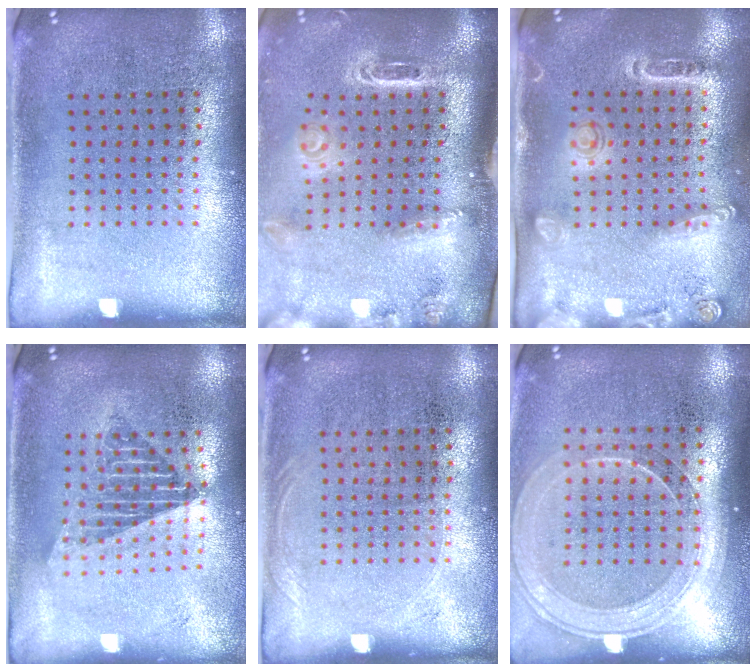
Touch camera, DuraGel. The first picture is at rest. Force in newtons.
{"total": 3.0, "press": 2.1, "slide": 2.1}
{"total": 1.7, "press": 1.5, "slide": 0.8}
{"total": 1.7, "press": 1.4, "slide": 1.0}
{"total": 0.7, "press": 0.6, "slide": 0.2}
{"total": 1.8, "press": 1.6, "slide": 0.8}